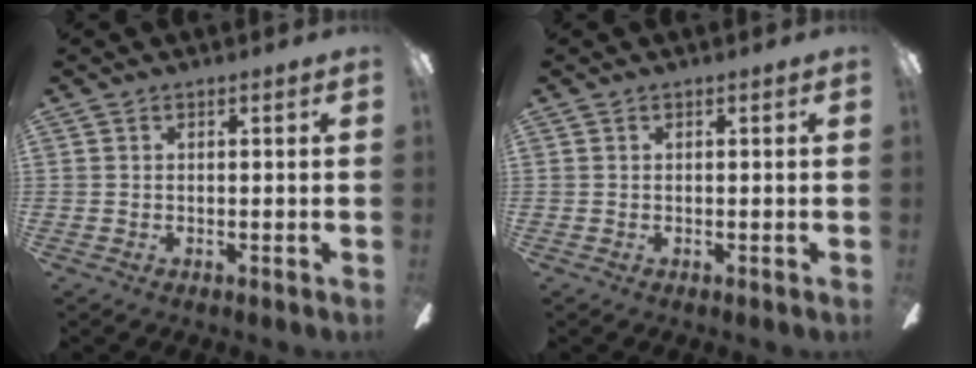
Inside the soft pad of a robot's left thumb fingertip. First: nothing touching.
{"total": 0.0}